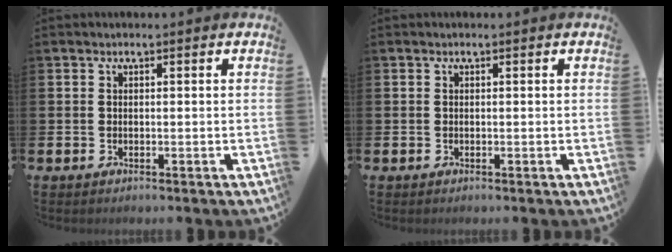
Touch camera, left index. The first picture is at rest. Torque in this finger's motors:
{"motor_torque": [-0.02, 0.03, 0.00, 0.00]}